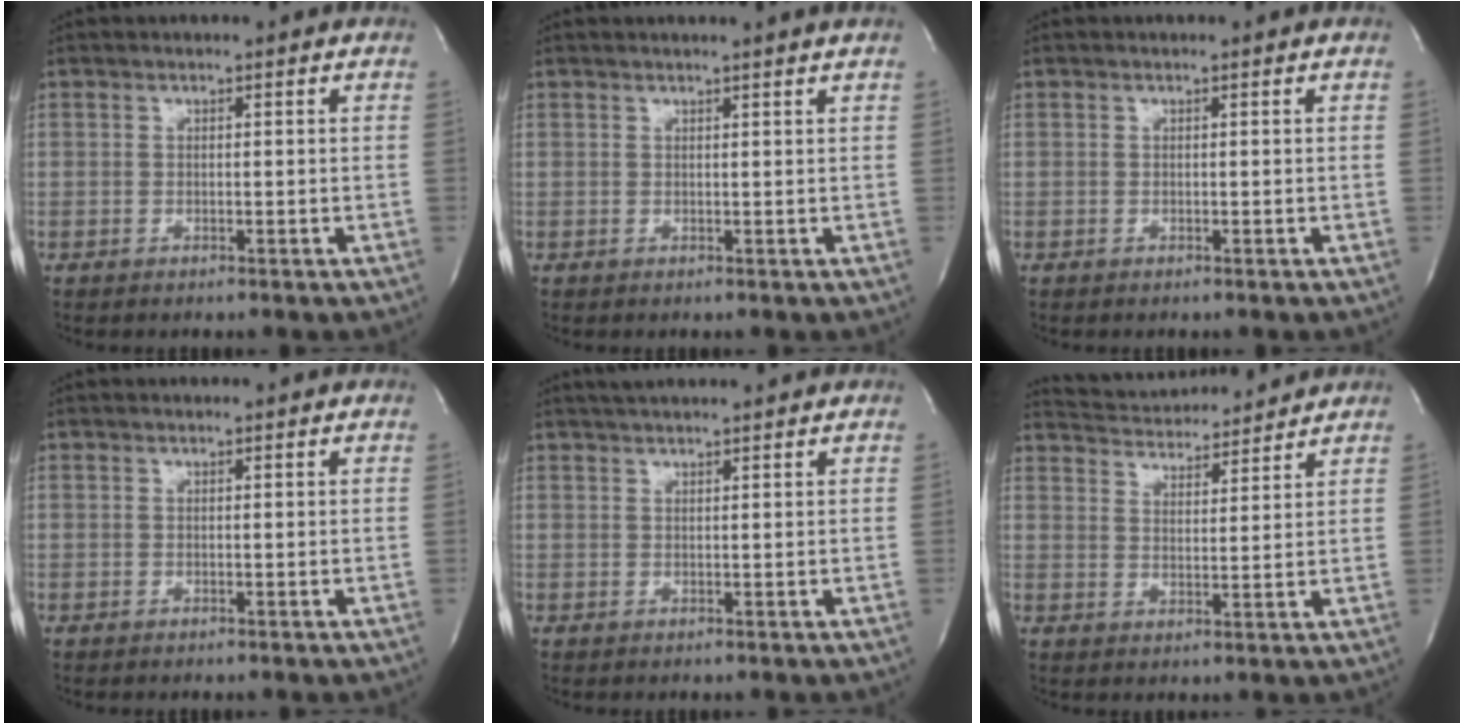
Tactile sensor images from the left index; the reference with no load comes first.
{"total": 2.1, "force": [1.8, -0.8, 0.7], "torque": [-0.019, -0.004, 0.024]}
{"total": 0.0}
{"total": 0.0}
{"total": 5.8, "force": [5.2, 0.3, 2.6], "torque": [-0.042, 0.029, 0.077]}
{"total": 11.0, "force": [10.7, 1.5, 2.3], "torque": [-0.043, 0.015, 0.165]}